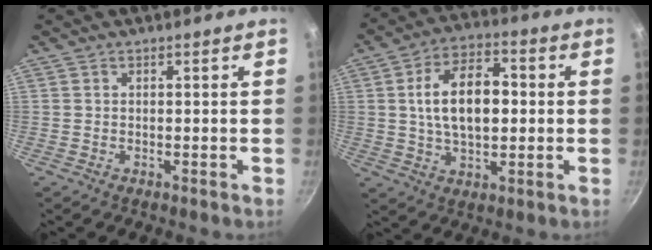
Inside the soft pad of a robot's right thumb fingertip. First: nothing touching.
{"total": 13.4, "force": [1.1, 7.6, 11.0], "torque": [-0.172, 0.015, 0.015]}